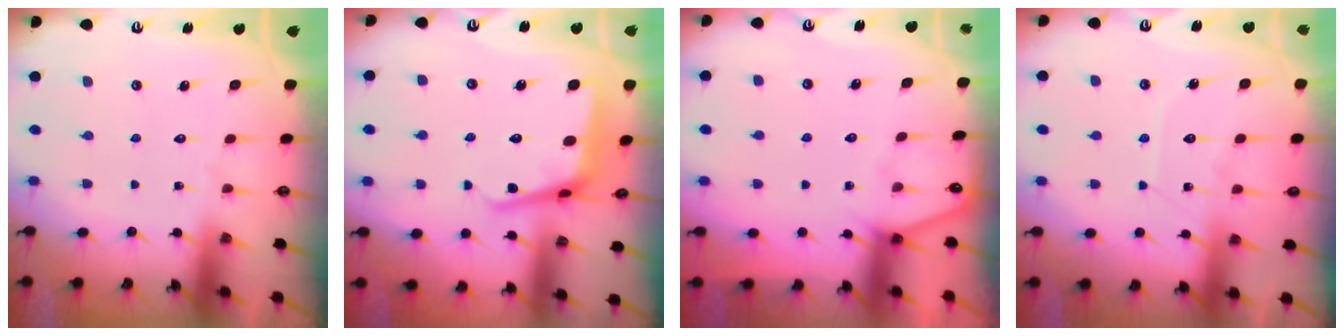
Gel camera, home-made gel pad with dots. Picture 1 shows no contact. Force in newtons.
{"total": 8.9, "press": 8.9, "slide": 0.8}
{"total": 2.4, "press": 2.3, "slide": 0.4}
{"total": 9.1, "press": 9.1, "slide": 0.9}